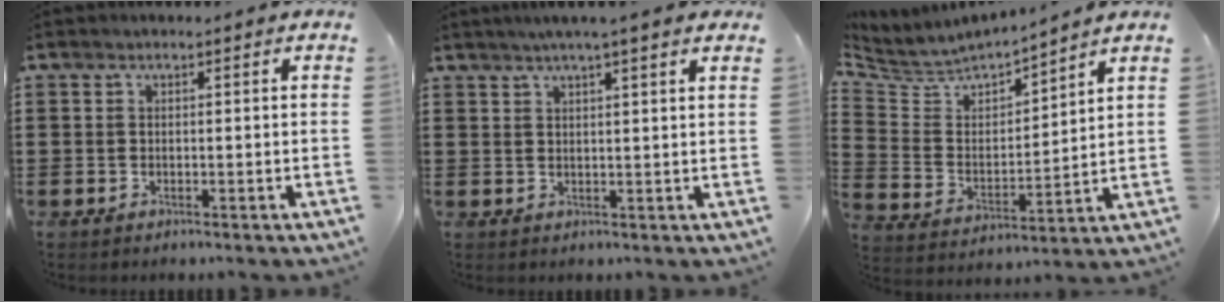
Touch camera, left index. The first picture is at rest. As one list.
[{"total": 3.2, "force": [2.5, -0.3, 1.9], "torque": [-0.043, 0.003, 0.046]}, {"total": 4.6, "force": [4.3, 1.5, 0.6], "torque": [-0.045, -0.033, 0.067]}]